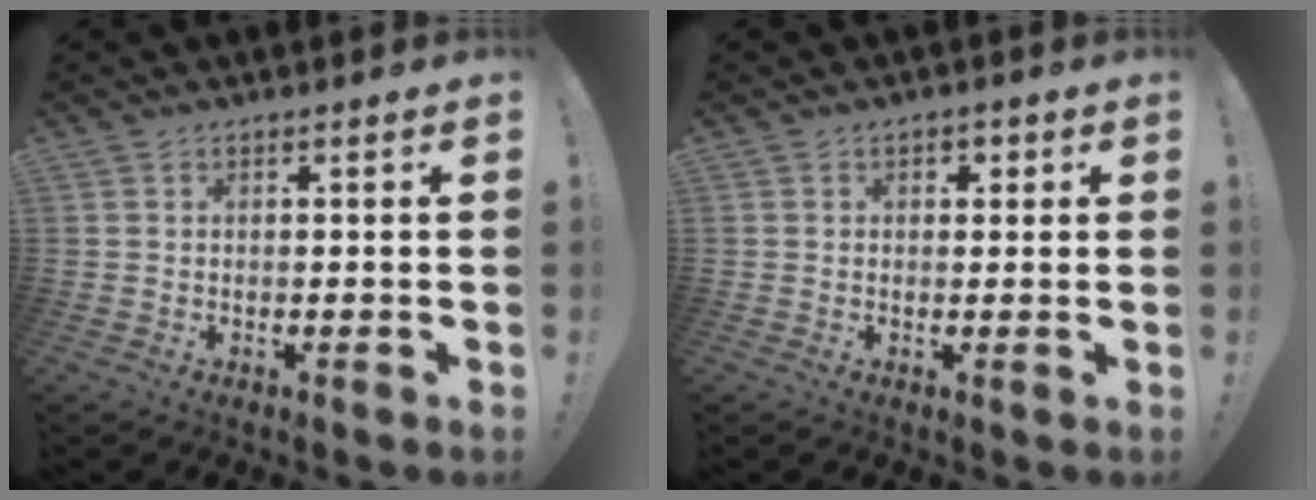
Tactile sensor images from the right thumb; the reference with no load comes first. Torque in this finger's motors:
{"motor_torque": [0.21, 0.63, -0.10, 0.06, 0.00]}